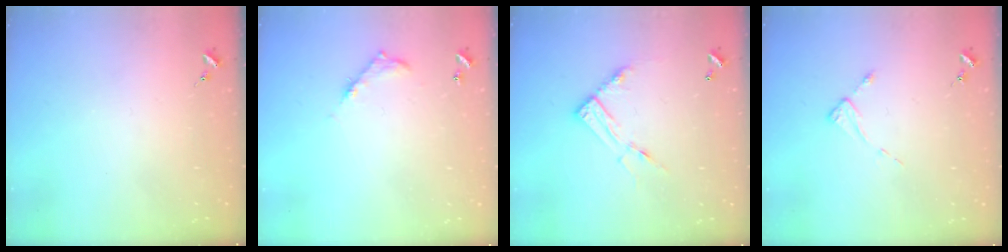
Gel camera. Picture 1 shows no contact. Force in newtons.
{"total": 7.1, "press": 7.1, "slide": 0.5}
{"total": 11.2, "press": 11.2, "slide": 0.9}
{"total": 2.6, "press": 2.6, "slide": 0.4}